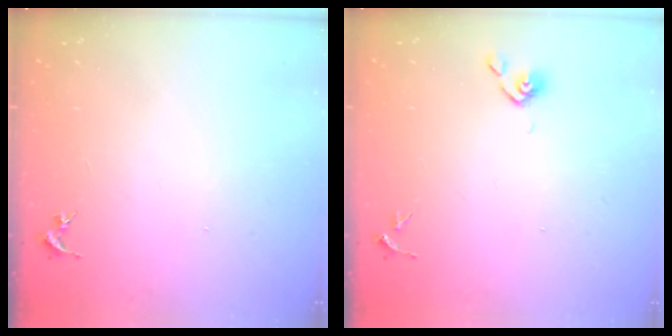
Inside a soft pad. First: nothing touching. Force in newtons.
{"total": 3.8, "press": 3.7, "slide": 0.8}